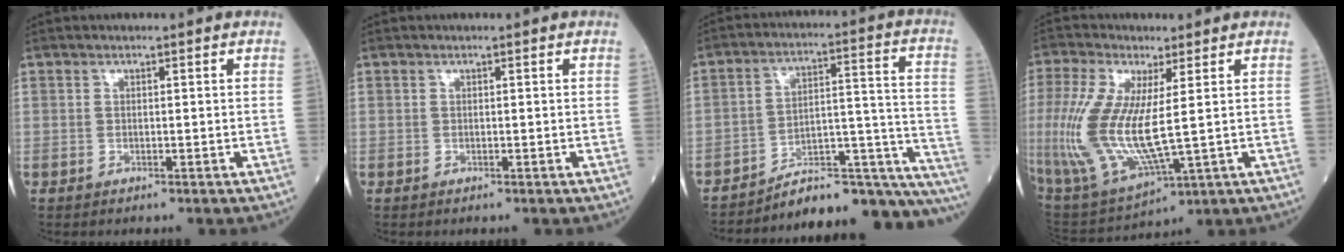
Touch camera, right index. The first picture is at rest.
{"total": 0.0}
{"total": 20.3, "force": [-19.1, 2.3, 6.4], "torque": [-0.022, 0.066, -0.263]}
{"total": 15.7, "force": [0.5, 4.6, 15.0], "torque": [-0.345, -0.017, 0.024]}